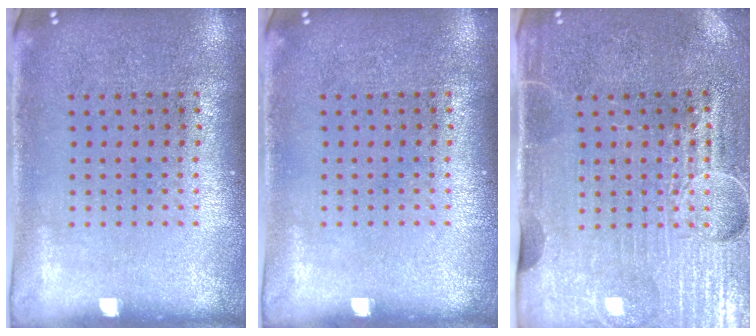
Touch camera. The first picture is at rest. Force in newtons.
{"total": 0.0}
{"total": 4.5, "press": 4.0, "slide": 1.9}